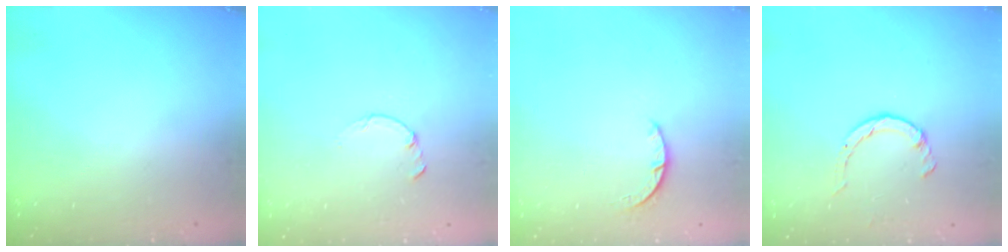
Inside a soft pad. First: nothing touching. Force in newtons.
{"total": 0.0}
{"total": 2.4, "press": 2.4, "slide": 0.3}
{"total": 2.6, "press": 2.6, "slide": 0.4}